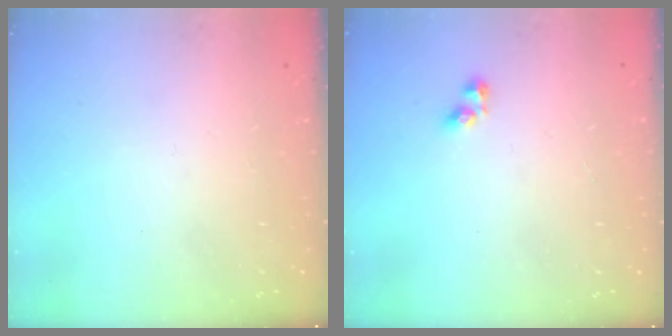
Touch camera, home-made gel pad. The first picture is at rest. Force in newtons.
{"total": 2.5, "press": 2.5, "slide": 0.1}